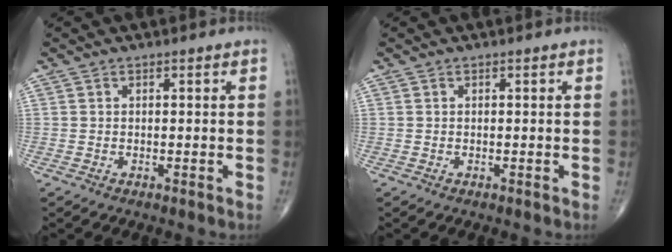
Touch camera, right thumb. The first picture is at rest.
{"total": 0.0}